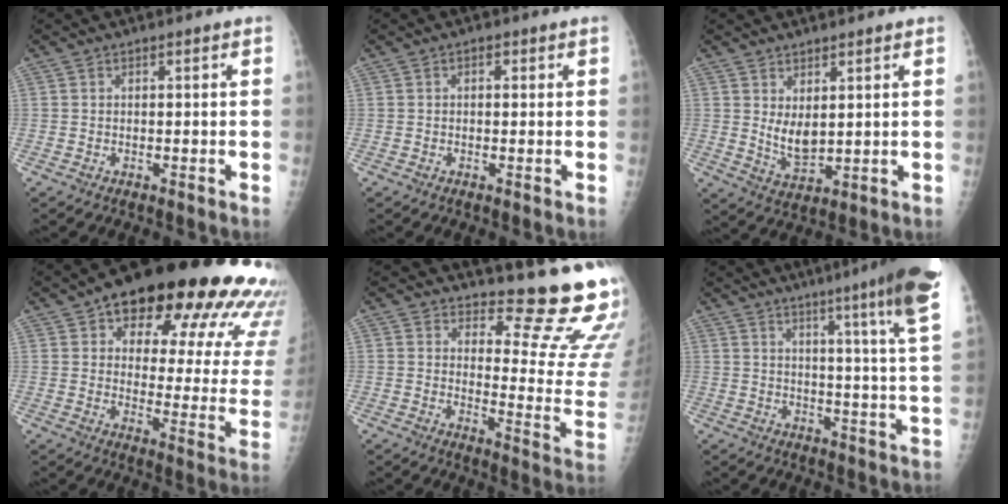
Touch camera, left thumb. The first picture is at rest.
{"total": 1.2, "force": [0.3, 0.8, 0.9], "torque": [-0.010, 0.001, 0.002]}
{"total": 5.7, "force": [1.8, 3.2, 4.4], "torque": [-0.067, -0.025, 0.045]}
{"total": 29.4, "force": [17.1, 12.0, 20.6], "torque": [-0.233, -0.031, 0.221]}
{"total": 15.8, "force": [14.3, 2.6, 6.2], "torque": [-0.044, -0.174, 0.163]}
{"total": 18.3, "force": [11.7, -0.3, 14.1], "torque": [-0.178, -0.069, 0.135]}